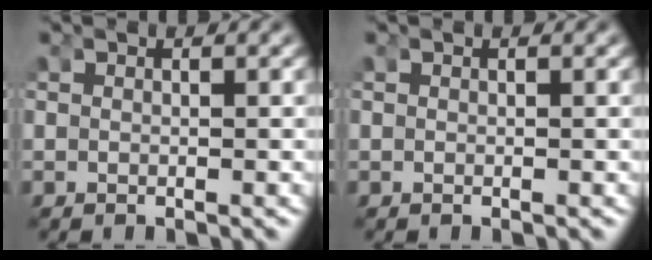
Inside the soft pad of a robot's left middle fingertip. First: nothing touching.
{"total": 0.0}